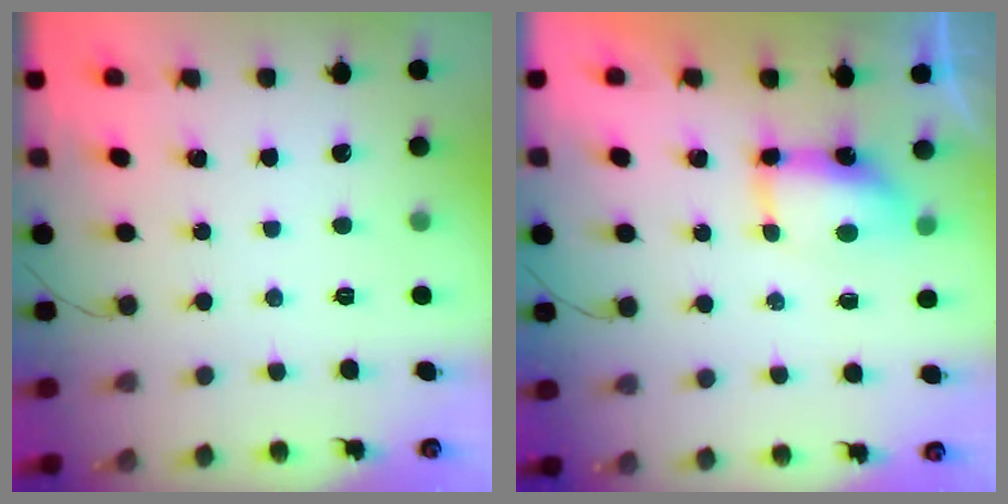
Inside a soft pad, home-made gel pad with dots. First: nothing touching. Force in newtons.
{"total": 7.1, "press": 7.1, "slide": 0.5}